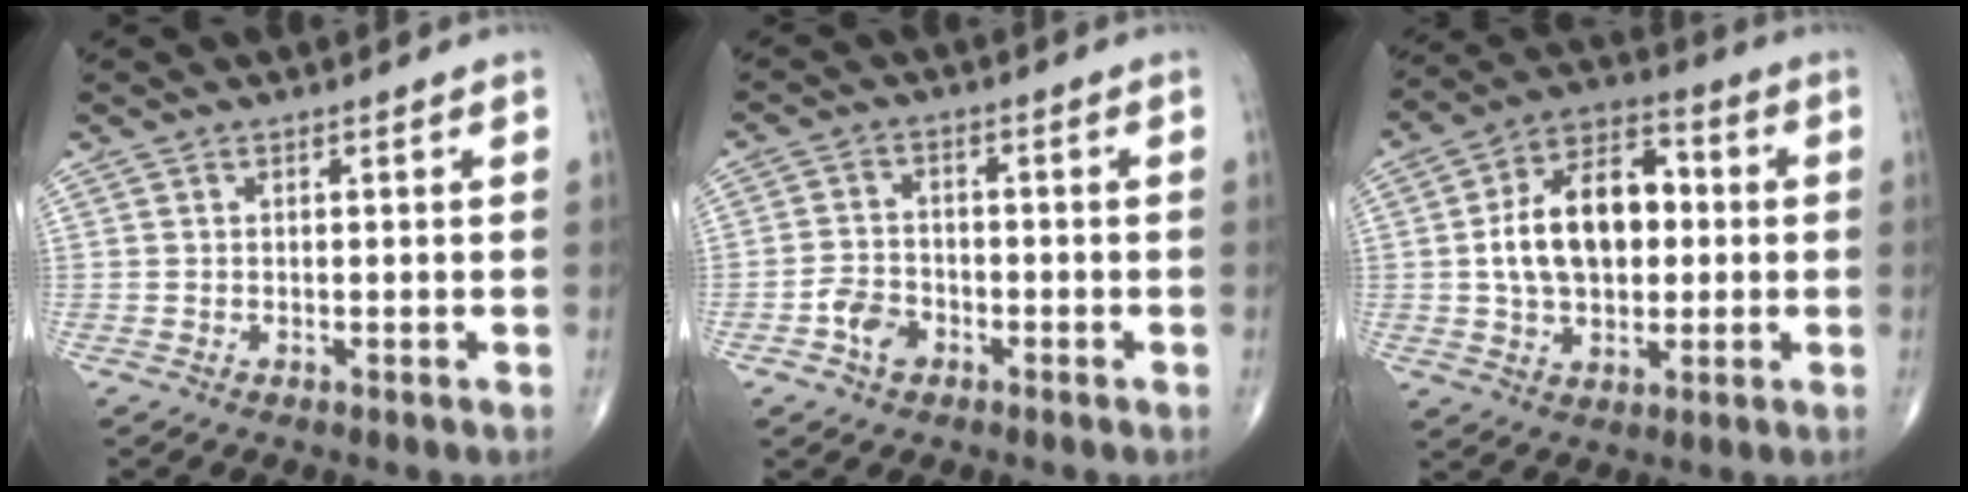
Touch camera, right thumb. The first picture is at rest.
{"total": 4.8, "force": [-2.4, 3.4, 2.4], "torque": [-0.034, 0.019, -0.046]}
{"total": 16.4, "force": [0.9, 10.6, 12.6], "torque": [-0.185, 0.027, 0.011]}